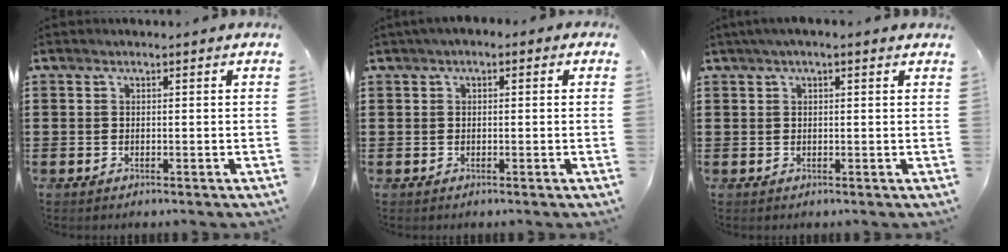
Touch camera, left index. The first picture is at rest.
{"total": 1.2, "force": [0.2, 0.8, 0.9], "torque": [-0.019, 0.006, 0.003]}
{"total": 1.6, "force": [0.9, 0.2, 1.3], "torque": [-0.026, 0.004, 0.015]}